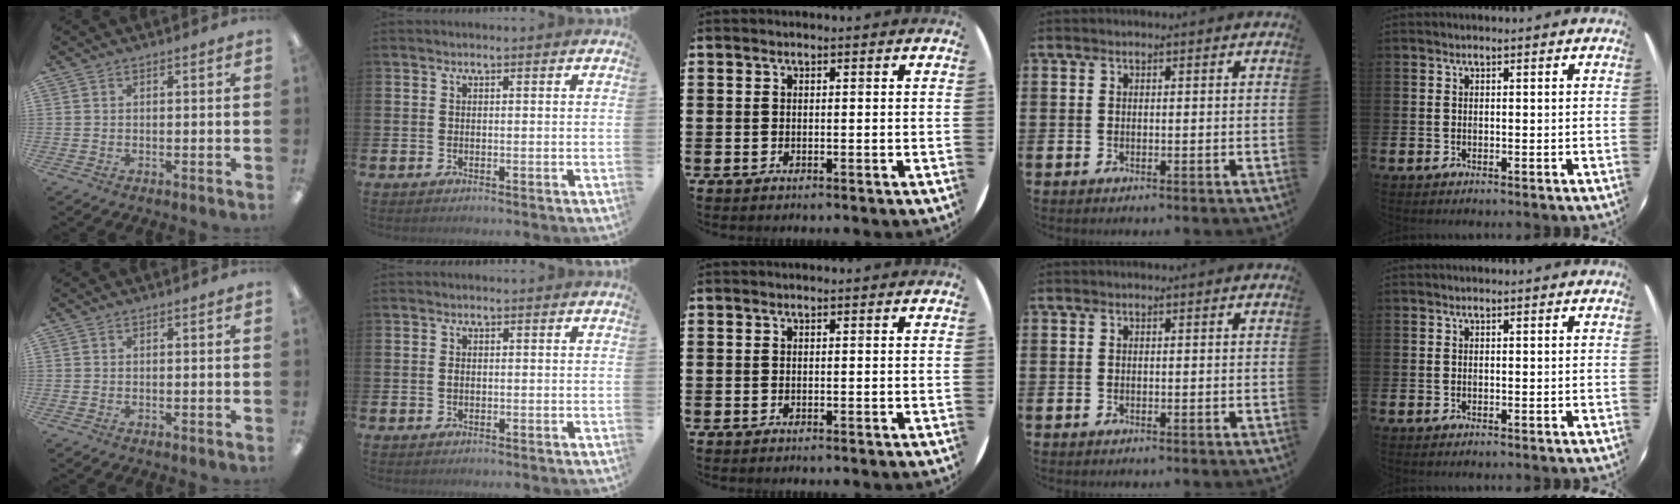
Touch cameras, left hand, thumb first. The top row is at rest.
{"index": {"total": 0.8, "force": [0.0, 0.6, 0.5], "torque": [-0.006, 0.002, -0.004]}}